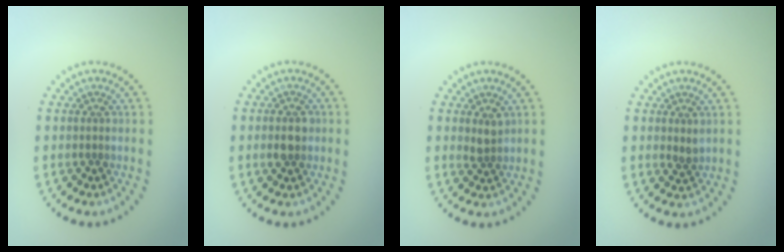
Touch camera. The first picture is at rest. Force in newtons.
{"total": 1.9, "press": 1.9, "slide": 0.1}
{"total": 1.5, "press": 1.2, "slide": 0.9}
{"total": 1.0, "press": 0.9, "slide": 0.4}